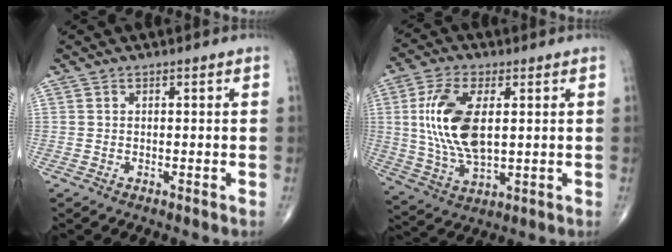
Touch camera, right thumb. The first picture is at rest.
{"total": 14.4, "force": [2.3, 7.0, 12.4], "torque": [-0.250, -0.009, 0.050]}